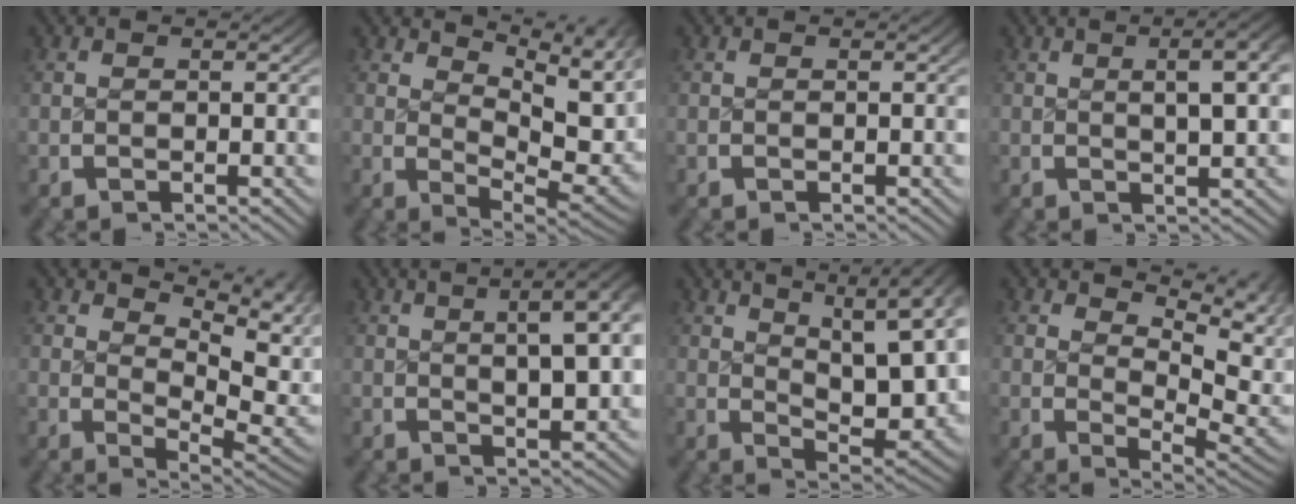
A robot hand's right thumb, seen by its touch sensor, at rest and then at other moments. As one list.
[{"total": 9.0, "force": [2.6, 5.2, 6.9], "torque": [-0.089, -0.018, 0.052]}, {"total": 0.0}, {"total": 6.3, "force": [2.3, 2.4, 5.3], "torque": [-0.049, 0.020, 0.027]}, {"total": 7.2, "force": [2.1, 4.2, 5.5], "torque": [-0.067, -0.017, 0.041]}, {"total": 7.3, "force": [3.0, 3.0, 6.0], "torque": [-0.053, 0.023, 0.035]}, {"total": 11.8, "force": [3.7, 6.0, 9.5], "torque": [-0.115, -0.010, 0.056]}, {"total": 6.4, "force": [1.9, 3.7, 4.8], "torque": [-0.058, -0.020, 0.039]}]